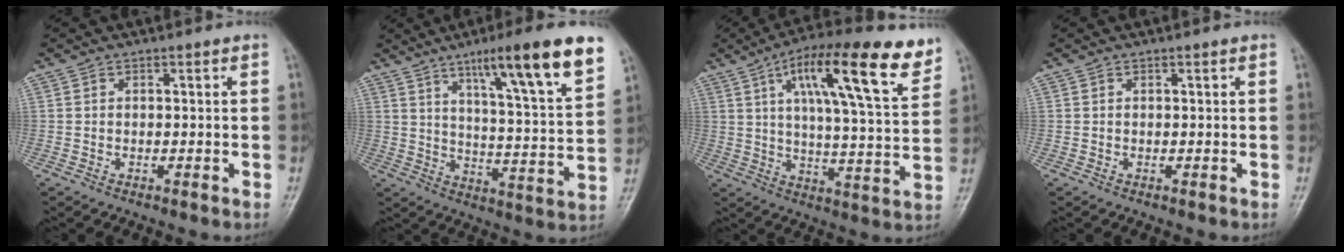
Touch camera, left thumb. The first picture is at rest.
{"total": 18.7, "force": [11.2, 2.1, 14.8], "torque": [-0.201, -0.048, 0.169]}
{"total": 20.1, "force": [10.7, 4.9, 16.3], "torque": [-0.222, -0.025, 0.162]}
{"total": 0.0}